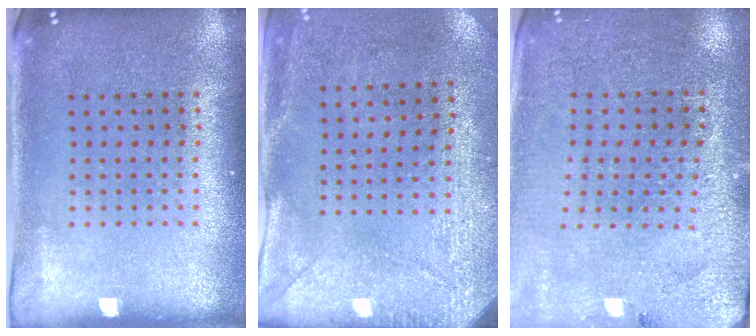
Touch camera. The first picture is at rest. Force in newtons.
{"total": 3.0, "press": 2.3, "slide": 1.9}
{"total": 2.8, "press": 2.8, "slide": 0.3}